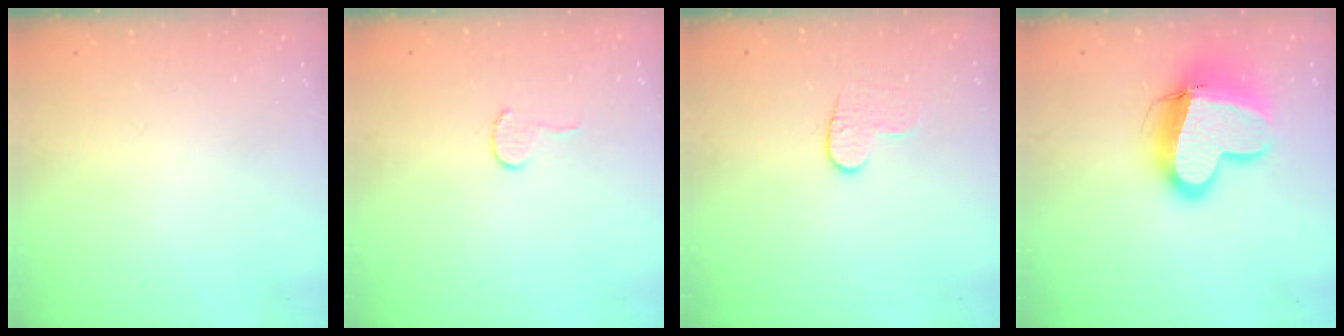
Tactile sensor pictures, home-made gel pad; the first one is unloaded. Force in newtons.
{"total": 3.7, "press": 3.7, "slide": 0.4}
{"total": 5.8, "press": 5.7, "slide": 0.4}
{"total": 15.5, "press": 15.3, "slide": 2.2}